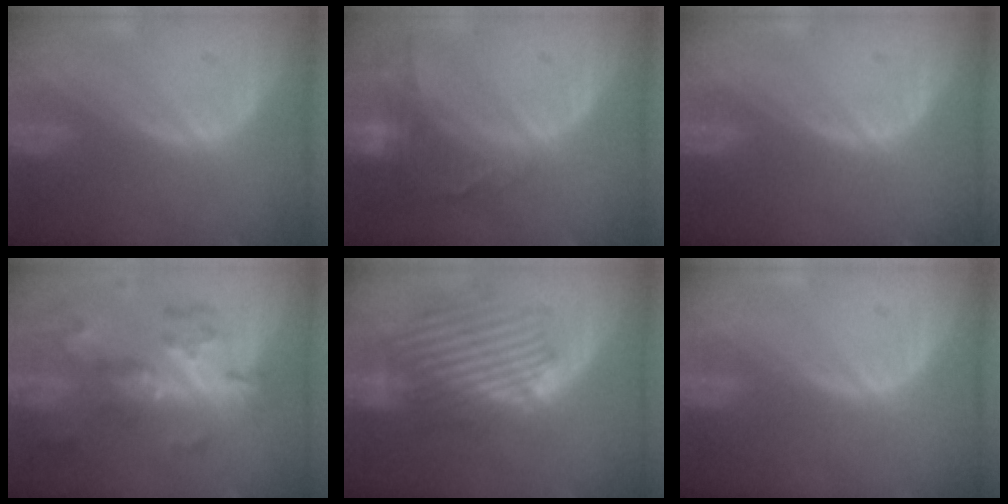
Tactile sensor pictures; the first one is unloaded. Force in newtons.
{"total": 8.9, "press": 7.6, "slide": 4.5}
{"total": 0.0}
{"total": 9.2, "press": 8.1, "slide": 4.4}
{"total": 8.4, "press": 8.1, "slide": 2.2}
{"total": 0.0}